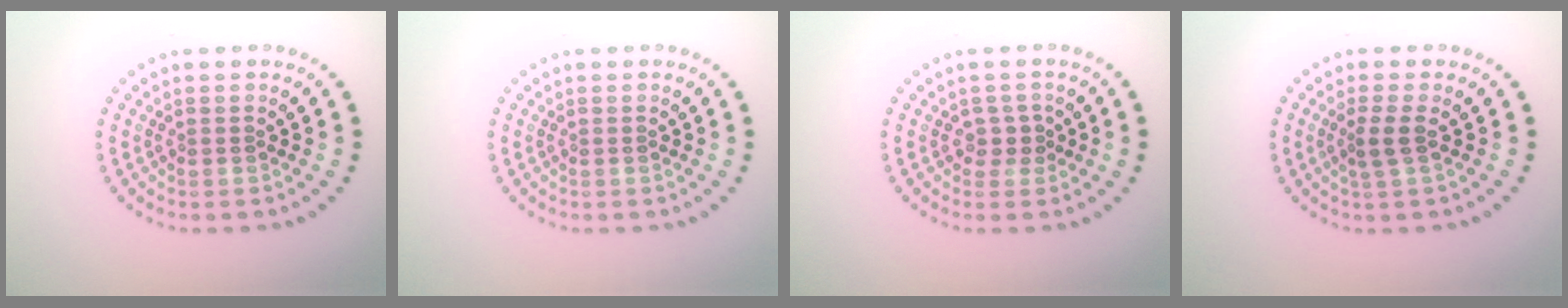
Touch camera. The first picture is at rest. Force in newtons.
{"total": 0.0}
{"total": 1.5, "press": 1.1, "slide": 1.0}
{"total": 1.7, "press": 1.3, "slide": 1.1}